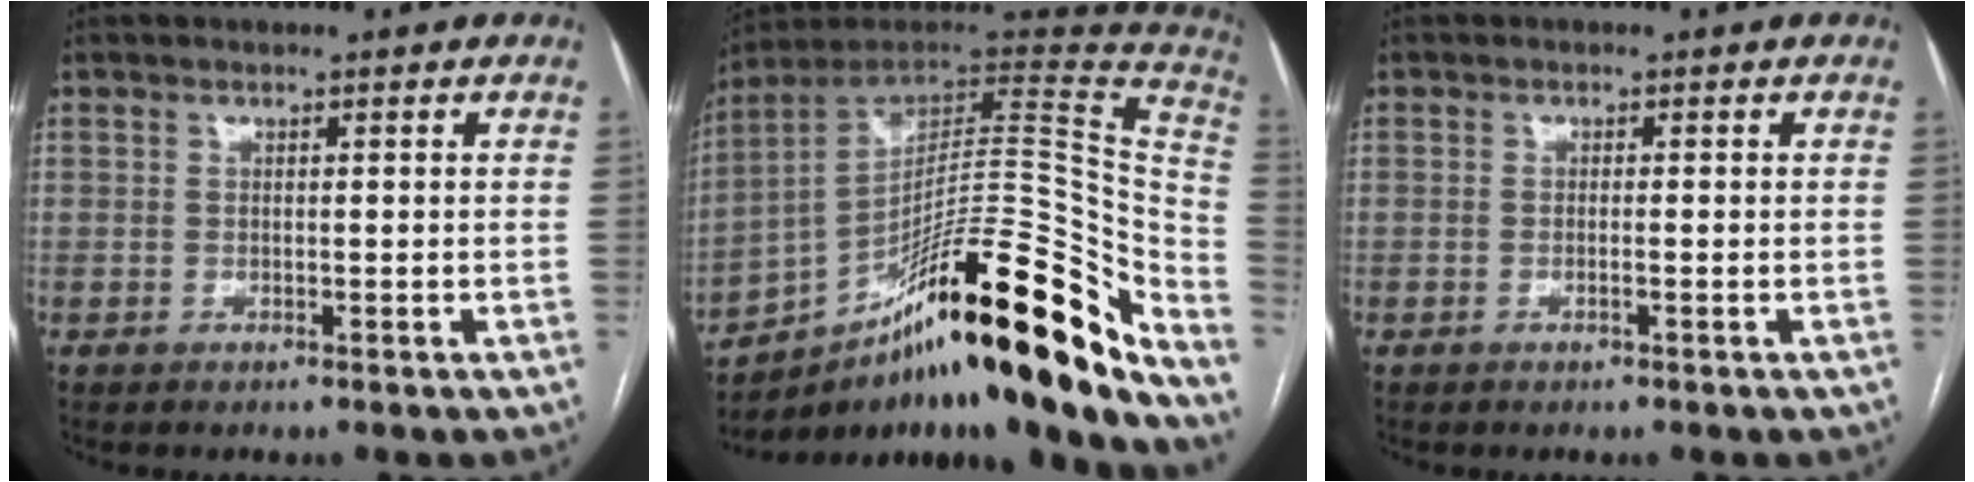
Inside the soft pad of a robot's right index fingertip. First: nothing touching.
{"total": 33.7, "force": [-20.4, 4.5, 26.5], "torque": [-0.310, 0.024, -0.313]}
{"total": 0.7, "force": [-0.3, 0.0, 0.7], "torque": [-0.014, 0.000, -0.003]}